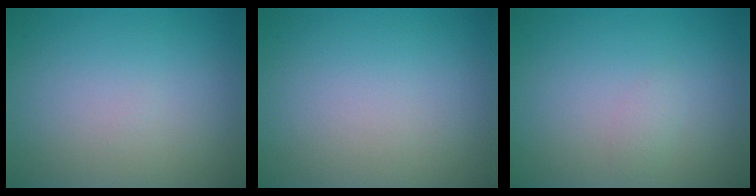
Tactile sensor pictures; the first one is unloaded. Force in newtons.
{"total": 0.0}
{"total": 0.8, "press": 0.8, "slide": 0.0}